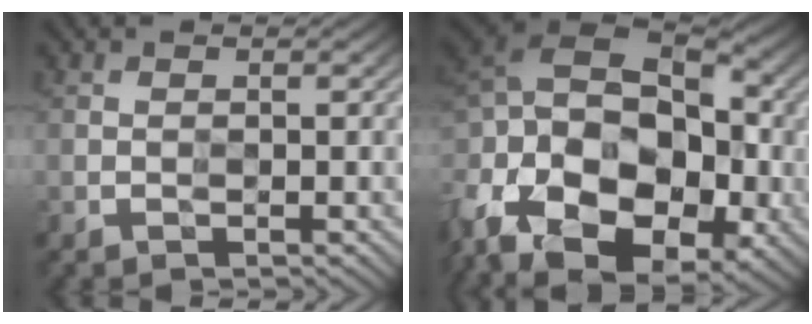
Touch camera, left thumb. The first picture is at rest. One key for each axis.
{"total": 19.9, "fx": -6.5, "fy": 13.8, "fz": 12.8, "tx": -0.282, "ty": 0.004, "tz": -0.096}